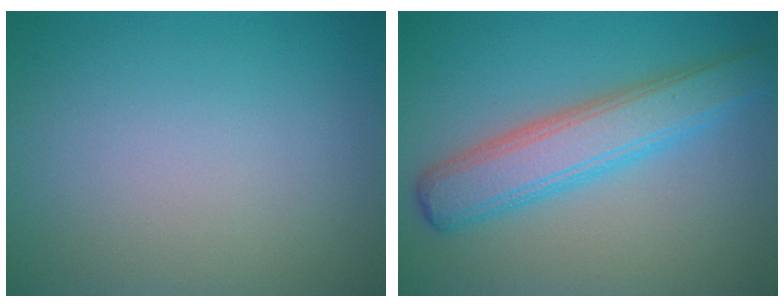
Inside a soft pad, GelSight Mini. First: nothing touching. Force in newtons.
{"total": 5.5, "press": 5.5, "slide": 0.1}